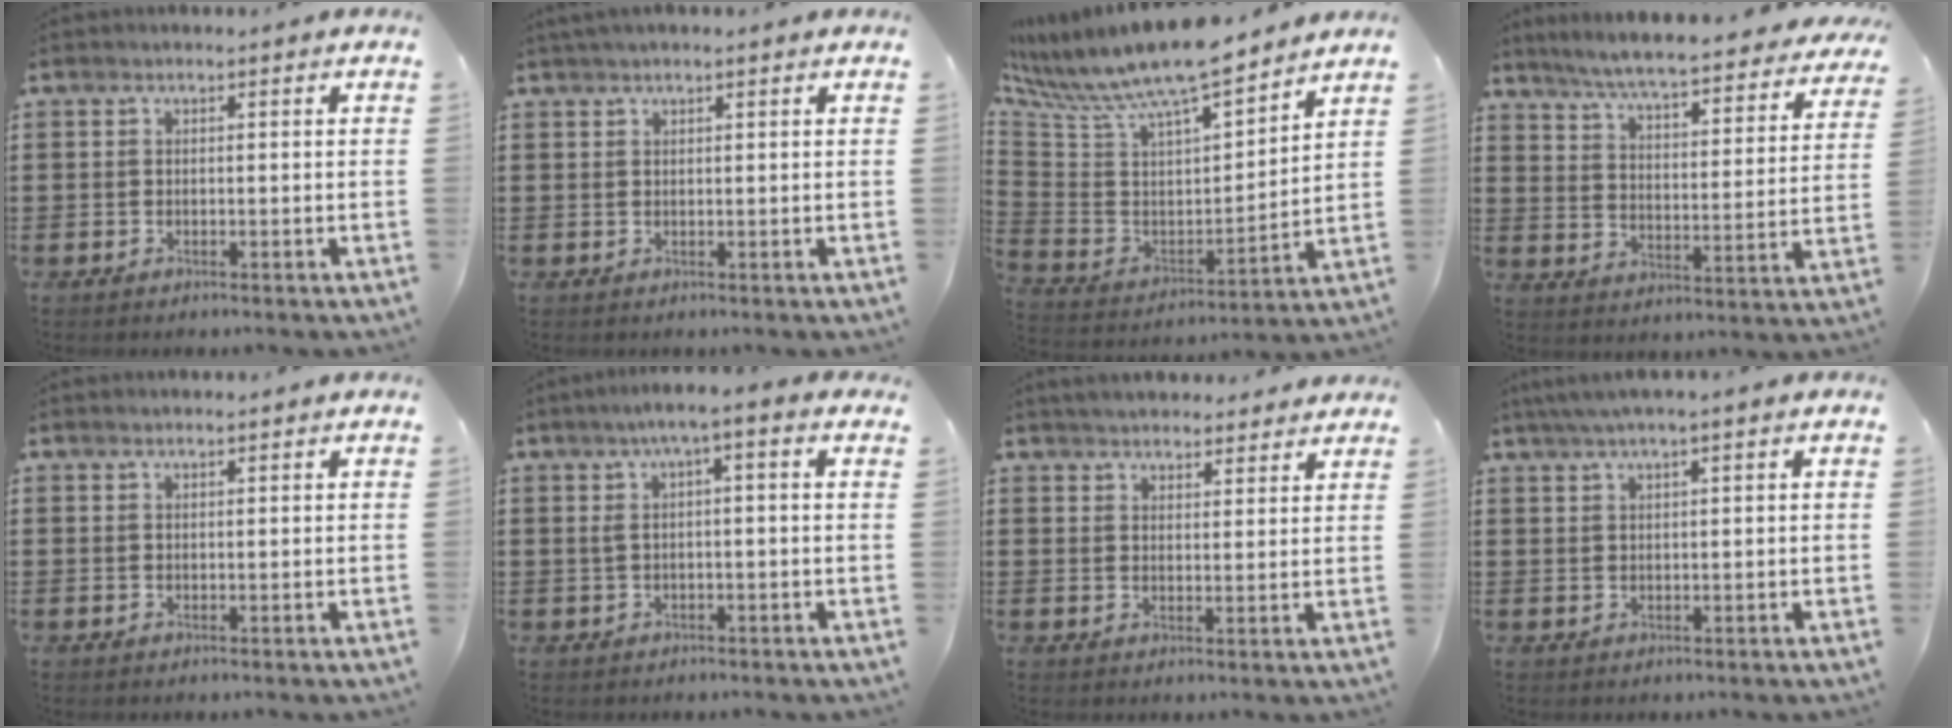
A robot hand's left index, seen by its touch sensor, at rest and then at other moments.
{"total": 1.1, "force": [0.8, 0.2, 0.7], "torque": [-0.014, 0.003, 0.014]}
{"total": 9.4, "force": [8.4, 1.5, 4.0], "torque": [-0.117, -0.066, 0.142]}
{"total": 5.9, "force": [5.5, -0.5, 2.1], "torque": [-0.065, -0.042, 0.091]}
{"total": 0.7, "force": [0.6, 0.1, 0.2], "torque": [-0.005, 0.000, 0.013]}
{"total": 3.3, "force": [0.0, 0.2, 3.3], "torque": [-0.061, 0.004, -0.003]}
{"total": 3.6, "force": [3.6, 0.5, 0.4], "torque": [-0.017, -0.008, 0.066]}
{"total": 2.6, "force": [1.6, 0.0, 2.0], "torque": [-0.040, 0.003, 0.030]}